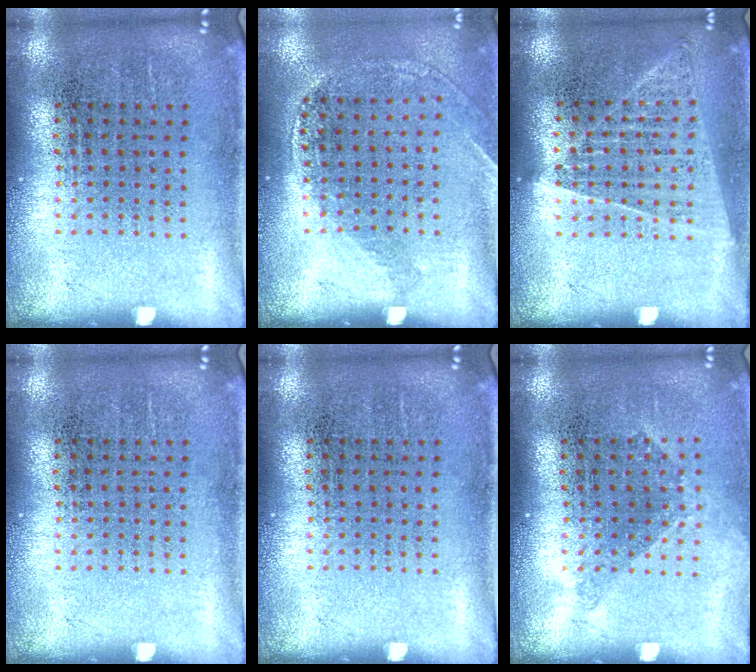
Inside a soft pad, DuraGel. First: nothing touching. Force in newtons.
{"total": 1.2, "press": 1.1, "slide": 0.4}
{"total": 1.4, "press": 1.3, "slide": 0.3}
{"total": 0.0}
{"total": 0.0}
{"total": 1.1, "press": 0.9, "slide": 0.7}